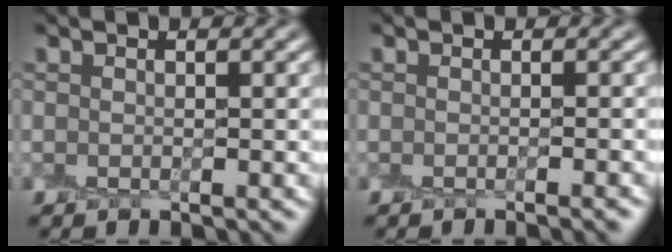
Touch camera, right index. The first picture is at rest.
{"total": 1.0, "force": [-0.9, -0.2, 0.4], "torque": [-0.004, -0.007, -0.014]}